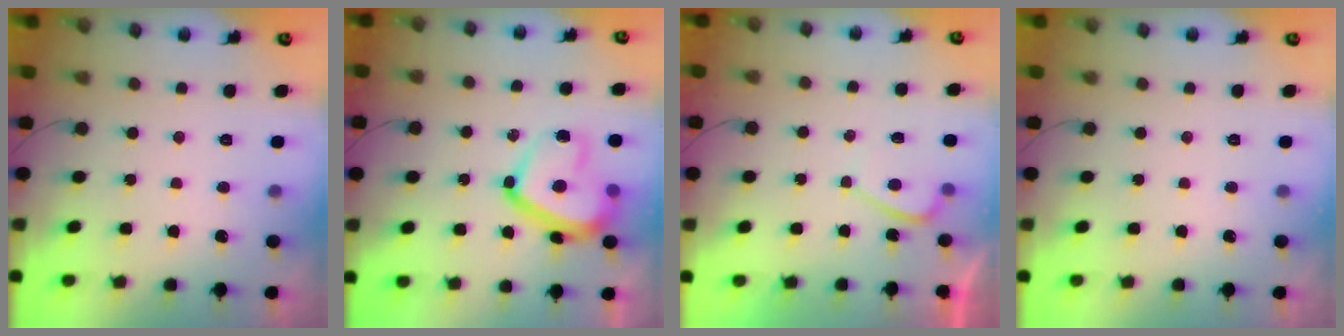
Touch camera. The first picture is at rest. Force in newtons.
{"total": 17.2, "press": 17.1, "slide": 1.2}
{"total": 2.3, "press": 2.2, "slide": 0.8}
{"total": 0.0}